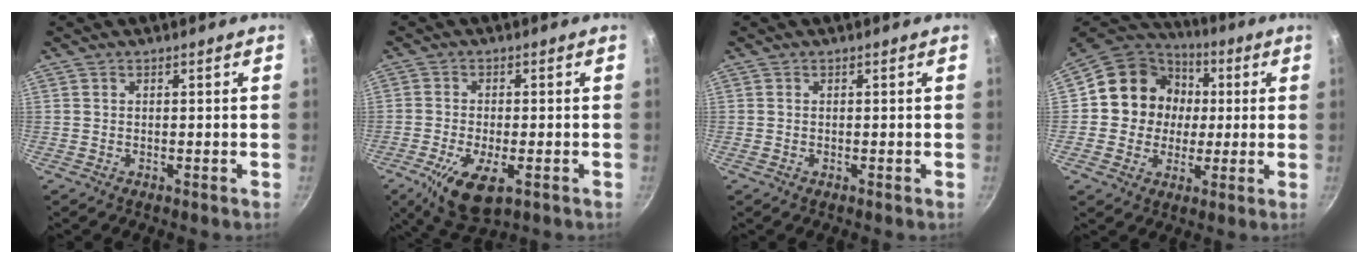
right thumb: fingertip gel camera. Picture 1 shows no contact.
{"total": 9.9, "force": [-3.9, 4.0, 8.1], "torque": [-0.154, -0.007, -0.064]}
{"total": 0.0}
{"total": 14.8, "force": [1.5, 13.4, 6.1], "torque": [-0.071, 0.025, 0.013]}